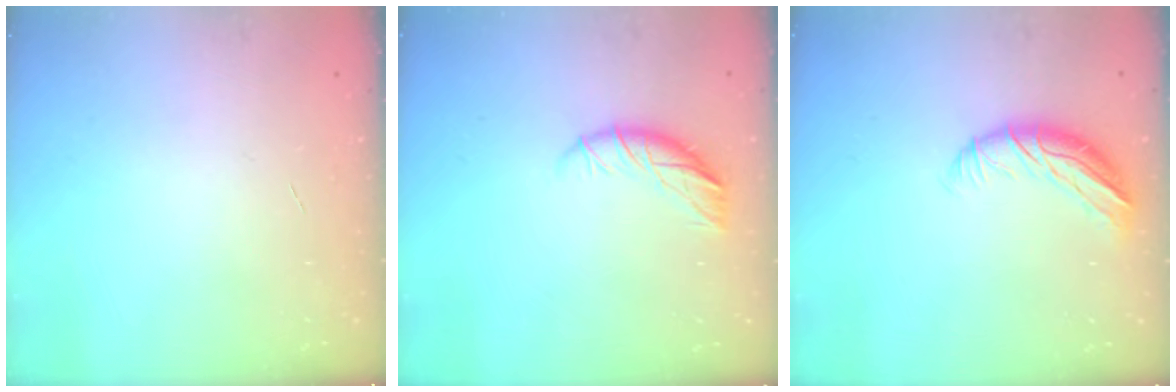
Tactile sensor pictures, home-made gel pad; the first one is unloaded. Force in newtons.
{"total": 9.0, "press": 8.9, "slide": 0.8}
{"total": 9.4, "press": 9.1, "slide": 2.4}